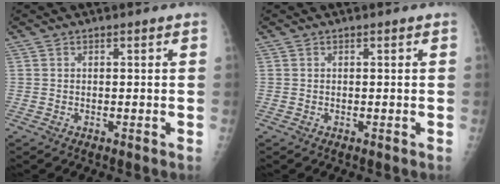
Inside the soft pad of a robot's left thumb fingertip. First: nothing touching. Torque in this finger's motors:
{"motor_torque": [0.00, 0.00, -0.01, -0.01, 0.00]}